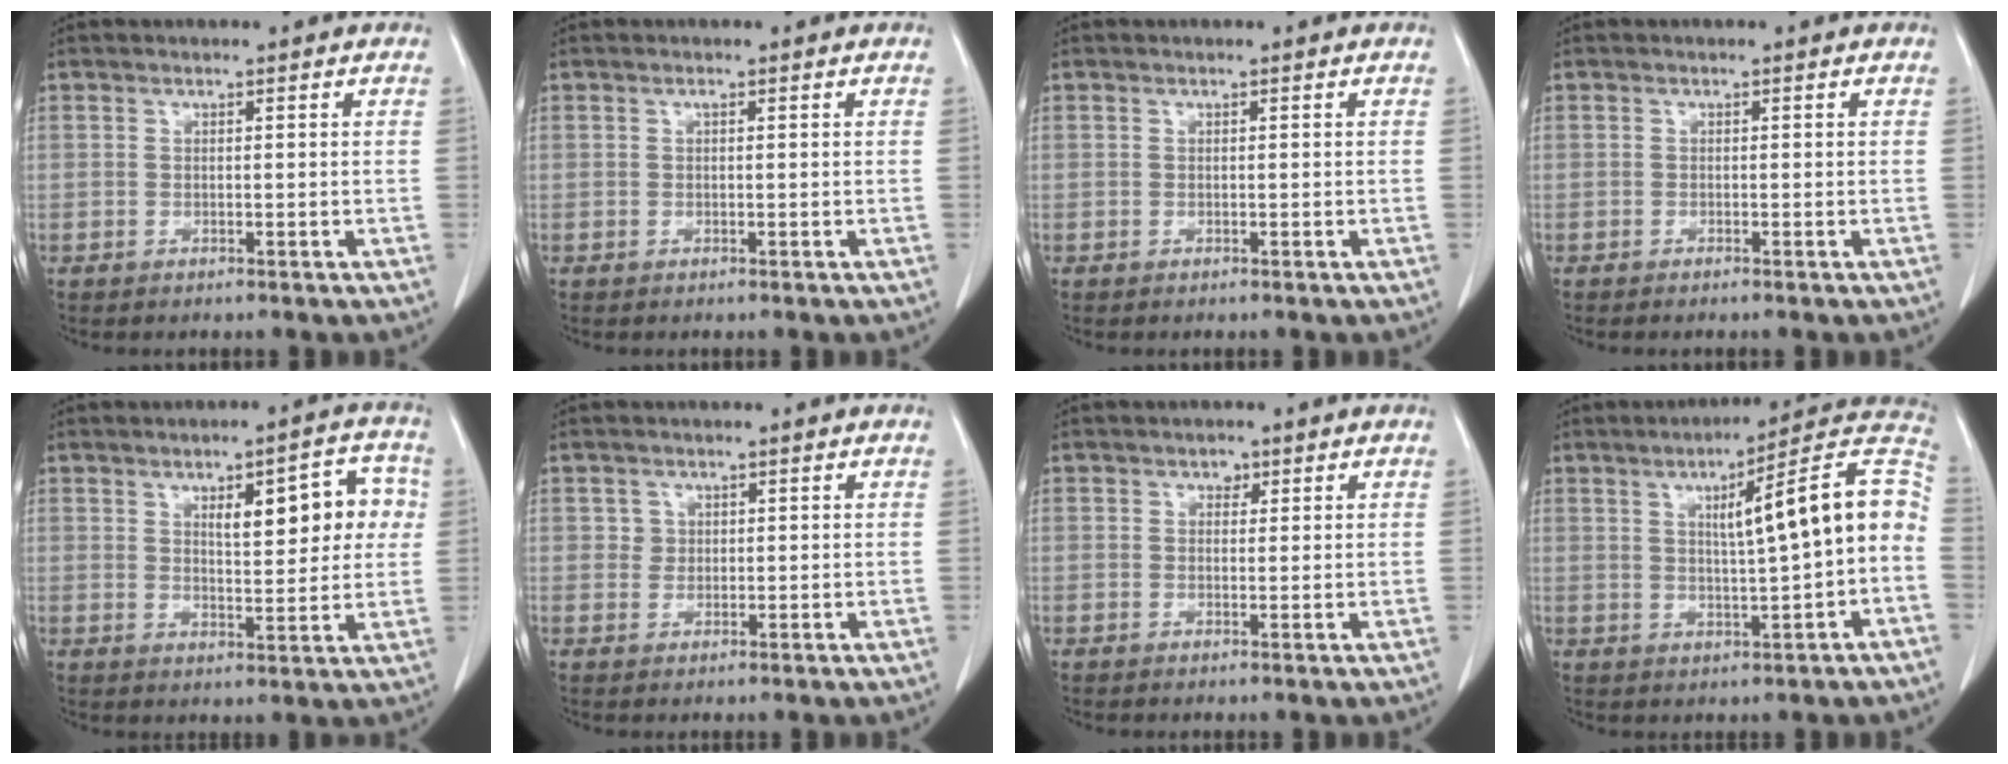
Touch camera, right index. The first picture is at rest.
{"total": 0.0}
{"total": 0.0}
{"total": 0.7, "force": [-0.6, 0.0, 0.4], "torque": [-0.010, -0.001, -0.008]}
{"total": 9.7, "force": [2.6, 3.4, 8.6], "torque": [-0.108, 0.024, 0.038]}
{"total": 1.5, "force": [0.4, 1.4, 0.1], "torque": [0.007, 0.000, 0.004]}
{"total": 1.3, "force": [0.6, 1.0, 0.5], "torque": [-0.004, 0.000, 0.006]}
{"total": 13.8, "force": [0.8, 1.2, 13.8], "torque": [-0.184, 0.035, 0.008]}